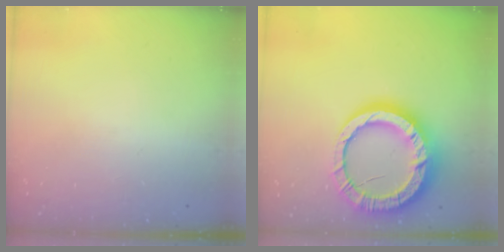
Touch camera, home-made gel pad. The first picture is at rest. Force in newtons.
{"total": 21.5, "press": 21.5, "slide": 1.8}